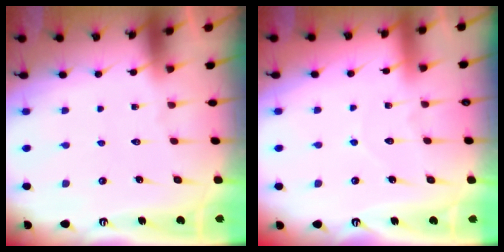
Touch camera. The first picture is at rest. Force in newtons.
{"total": 4.2, "press": 4.2, "slide": 0.3}